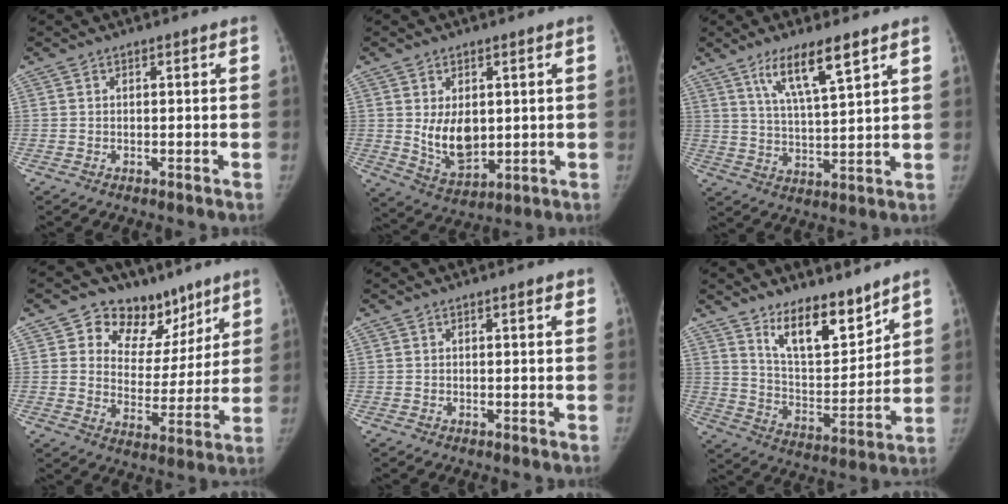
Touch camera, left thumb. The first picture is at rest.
{"total": 8.9, "force": [0.9, 5.8, 6.7], "torque": [-0.086, -0.021, 0.035]}
{"total": 10.1, "force": [6.2, 1.8, 7.8], "torque": [-0.134, -0.030, 0.118]}
{"total": 14.2, "force": [9.0, 10.0, 4.5], "torque": [0.003, -0.034, 0.140]}
{"total": 1.1, "force": [0.6, 0.2, 0.9], "torque": [-0.012, -0.001, 0.007]}
{"total": 13.0, "force": [9.9, 4.8, 7.0], "torque": [-0.077, -0.082, 0.179]}